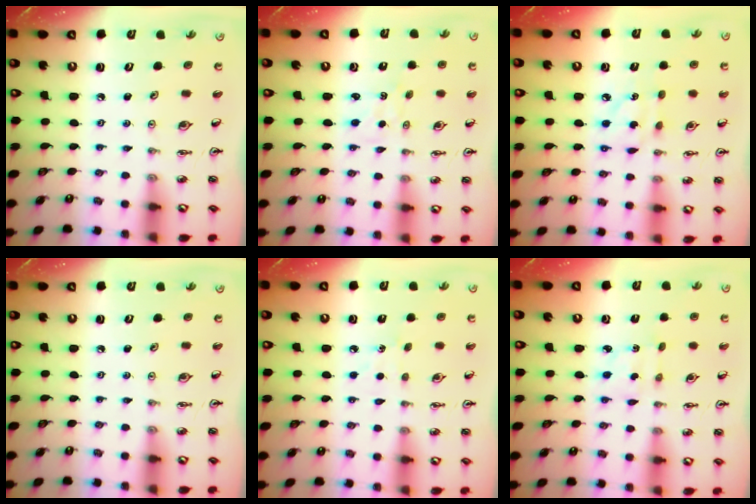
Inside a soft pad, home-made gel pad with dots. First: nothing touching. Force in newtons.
{"total": 1.2, "press": 1.1, "slide": 0.2}
{"total": 5.8, "press": 5.8, "slide": 0.2}
{"total": 0.0}
{"total": 4.0, "press": 3.9, "slide": 0.5}
{"total": 2.2, "press": 2.1, "slide": 0.6}